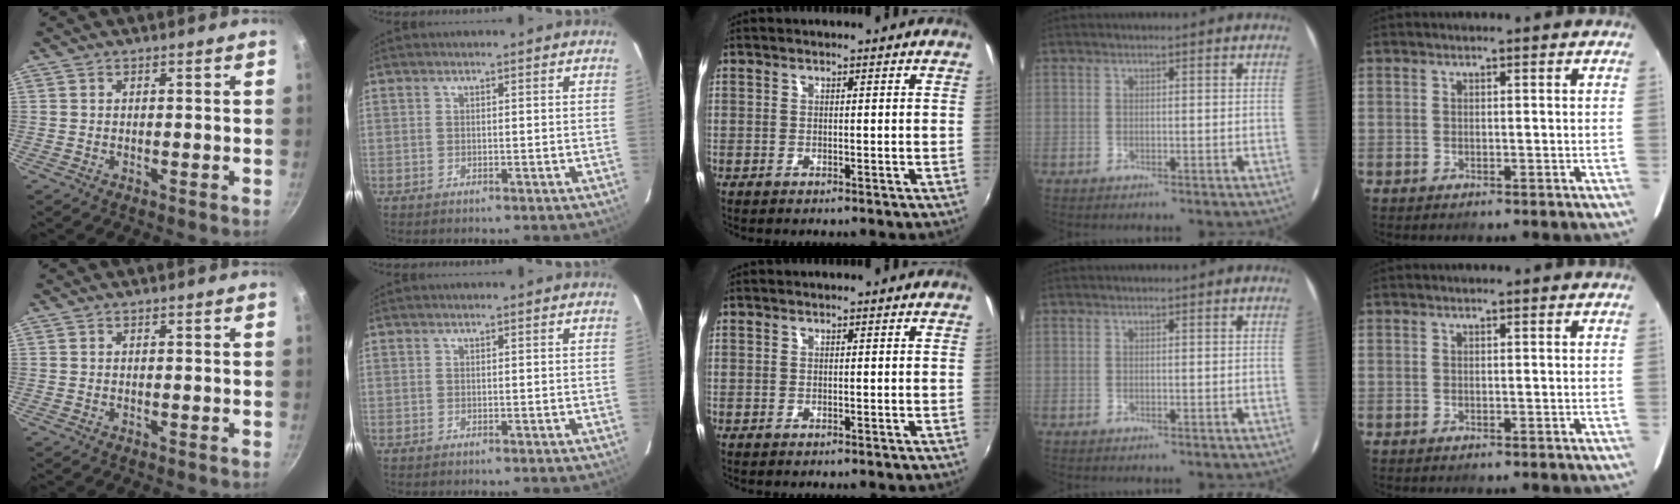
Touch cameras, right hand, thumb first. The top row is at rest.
{}